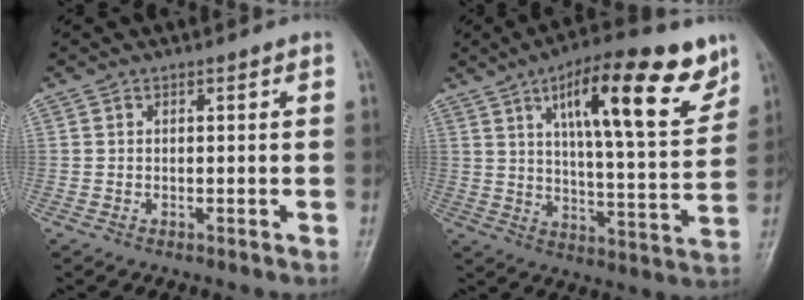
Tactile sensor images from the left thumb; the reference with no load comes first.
{"total": 19.9, "force": [10.5, 5.8, 15.9], "torque": [-0.203, -0.041, 0.158]}